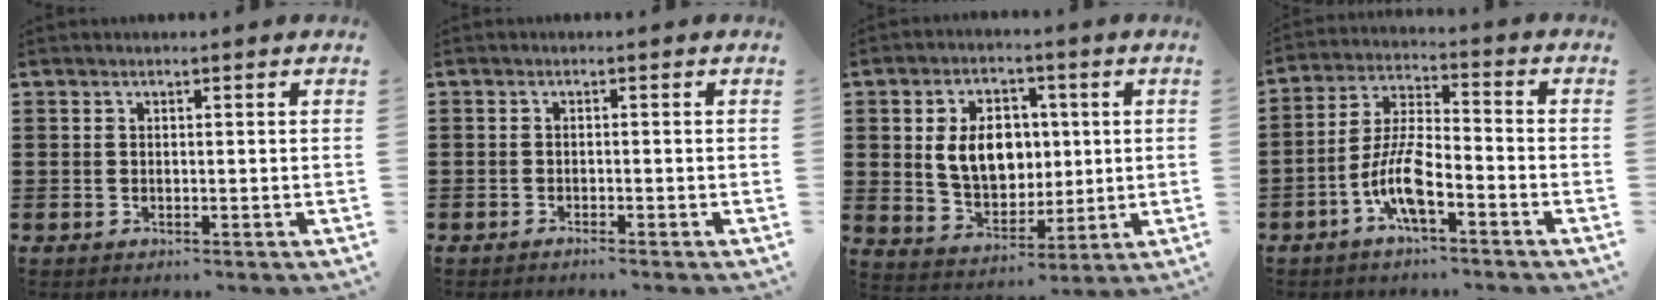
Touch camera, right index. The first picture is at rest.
{"total": 1.0, "force": [-1.0, -0.1, 0.1], "torque": [-0.005, -0.003, -0.020]}
{"total": 8.7, "force": [1.2, 6.4, 5.8], "torque": [-0.113, 0.009, 0.017]}
{"total": 8.2, "force": [-4.1, 2.3, 6.7], "torque": [-0.158, -0.007, -0.083]}